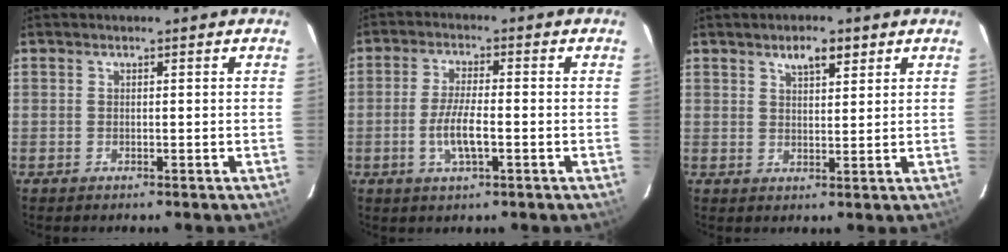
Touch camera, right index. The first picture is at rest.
{"total": 6.2, "force": [-1.9, 1.6, 5.7], "torque": [-0.114, -0.005, -0.036]}
{"total": 4.3, "force": [2.7, 1.7, 2.9], "torque": [-0.046, 0.005, 0.046]}